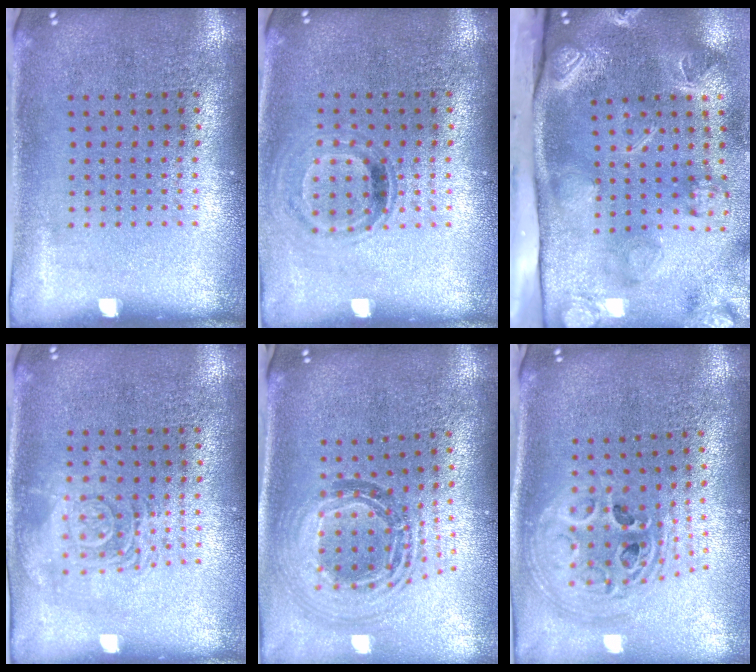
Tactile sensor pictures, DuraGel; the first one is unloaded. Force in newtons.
{"total": 0.9, "press": 0.8, "slide": 0.4}
{"total": 4.5, "press": 3.2, "slide": 3.2}
{"total": 2.8, "press": 2.8, "slide": 0.4}
{"total": 1.3, "press": 1.2, "slide": 0.6}
{"total": 2.5, "press": 1.9, "slide": 1.6}